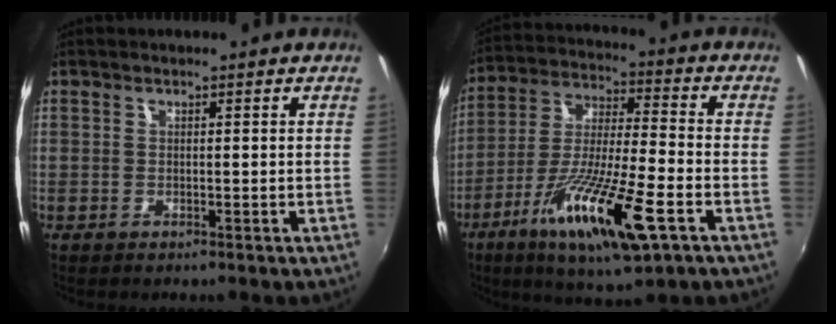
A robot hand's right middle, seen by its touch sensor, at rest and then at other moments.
{"total": 18.1, "force": [-8.6, 2.8, 15.7], "torque": [-0.299, -0.039, -0.156]}